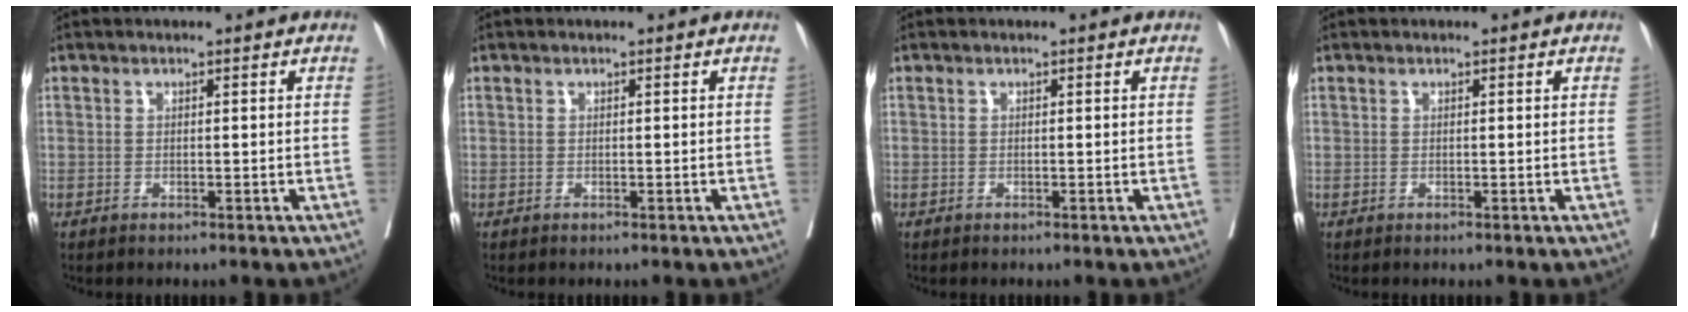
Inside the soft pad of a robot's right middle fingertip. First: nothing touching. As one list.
[{"total": 0.0}, {"total": 0.0}, {"total": 0.0}]